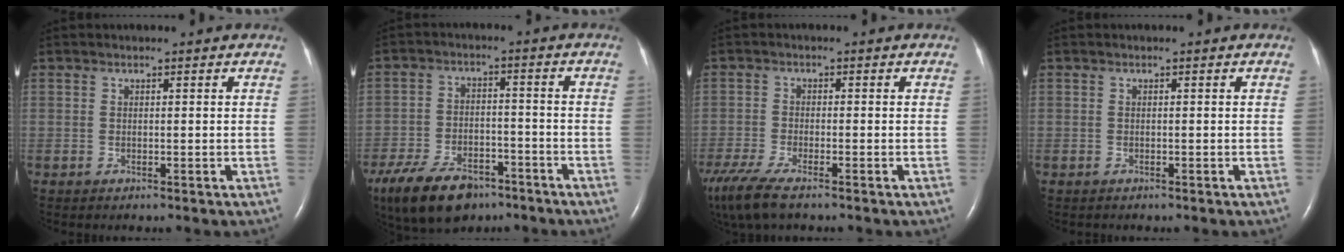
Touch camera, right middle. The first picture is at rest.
{"total": 13.1, "force": [-9.3, 6.3, 6.8], "torque": [-0.140, -0.011, -0.156]}
{"total": 9.4, "force": [-7.0, 2.0, 5.9], "torque": [-0.124, -0.025, -0.128]}
{"total": 0.0}